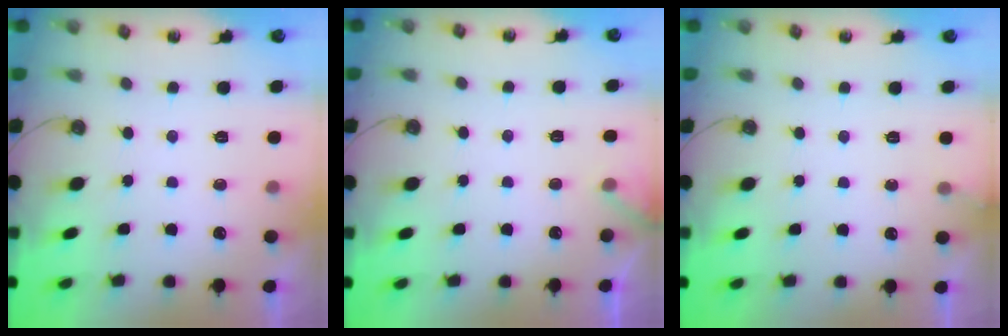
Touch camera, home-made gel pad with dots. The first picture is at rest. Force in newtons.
{"total": 6.3, "press": 6.3, "slide": 0.4}
{"total": 2.8, "press": 2.8, "slide": 0.2}